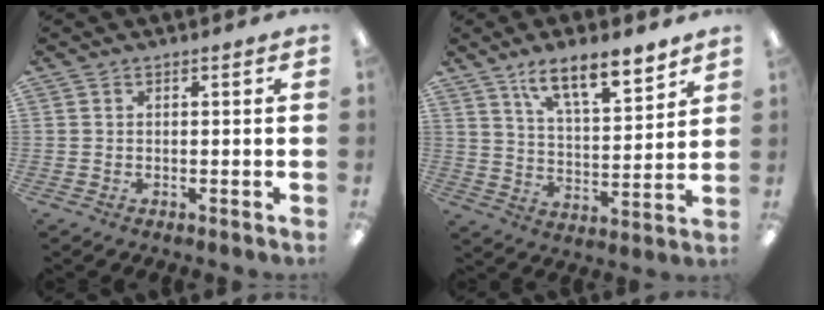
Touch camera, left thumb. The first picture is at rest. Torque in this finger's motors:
{"motor_torque": [1.61, 1.02, 1.26, -0.92, 0.16]}